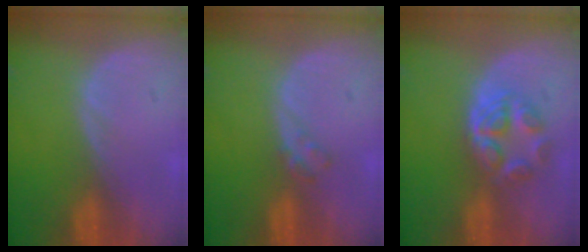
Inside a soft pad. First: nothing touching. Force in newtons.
{"total": 1.6, "press": 1.6, "slide": 0.2}
{"total": 6.3, "press": 5.3, "slide": 3.4}